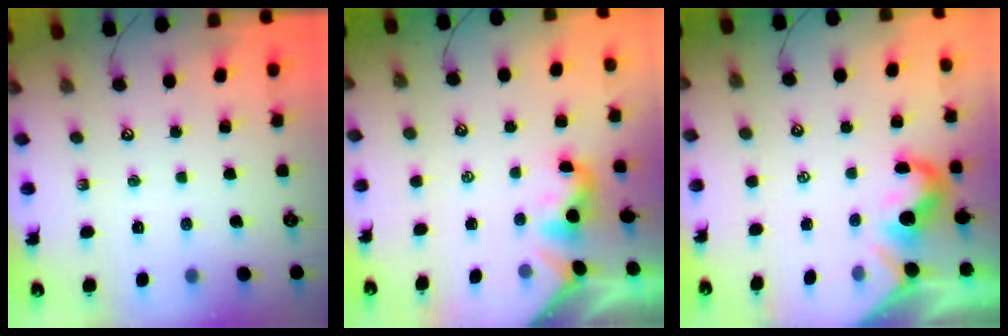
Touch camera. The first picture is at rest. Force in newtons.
{"total": 2.0, "press": 1.9, "slide": 0.5}
{"total": 1.6, "press": 1.3, "slide": 0.8}